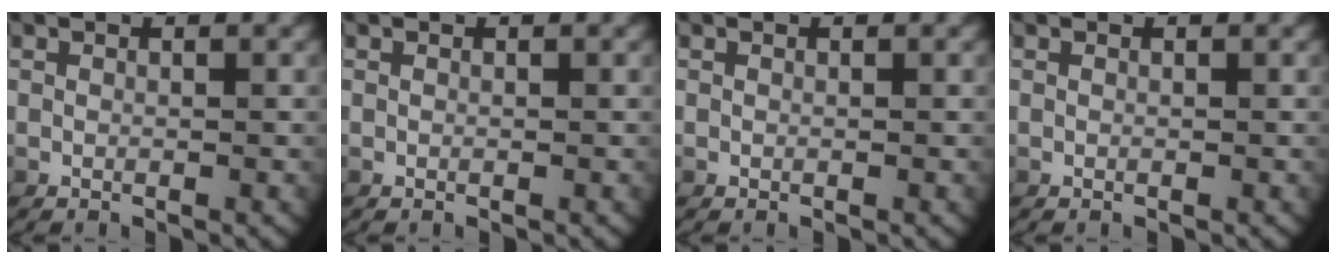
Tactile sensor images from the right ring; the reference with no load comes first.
{"total": 0.0}
{"total": 0.0}
{"total": 0.0}